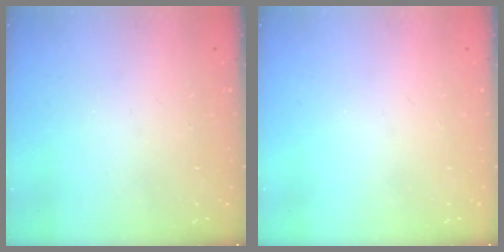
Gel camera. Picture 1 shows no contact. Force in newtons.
{"total": 0.0}